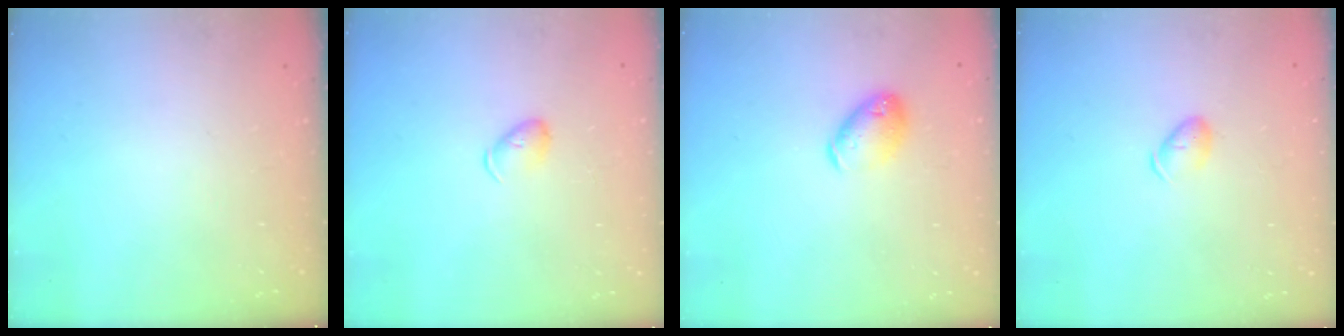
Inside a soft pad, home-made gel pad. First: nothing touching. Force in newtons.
{"total": 4.5, "press": 4.5, "slide": 0.6}
{"total": 9.0, "press": 9.0, "slide": 1.2}
{"total": 5.4, "press": 5.4, "slide": 0.7}